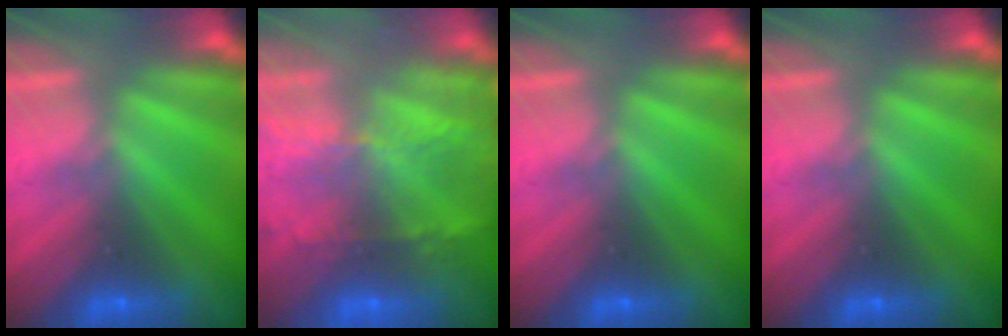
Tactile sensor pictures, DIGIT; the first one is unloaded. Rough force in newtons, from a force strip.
{"total": 9.1}
{"total": 0.0}
{"total": 0.0}